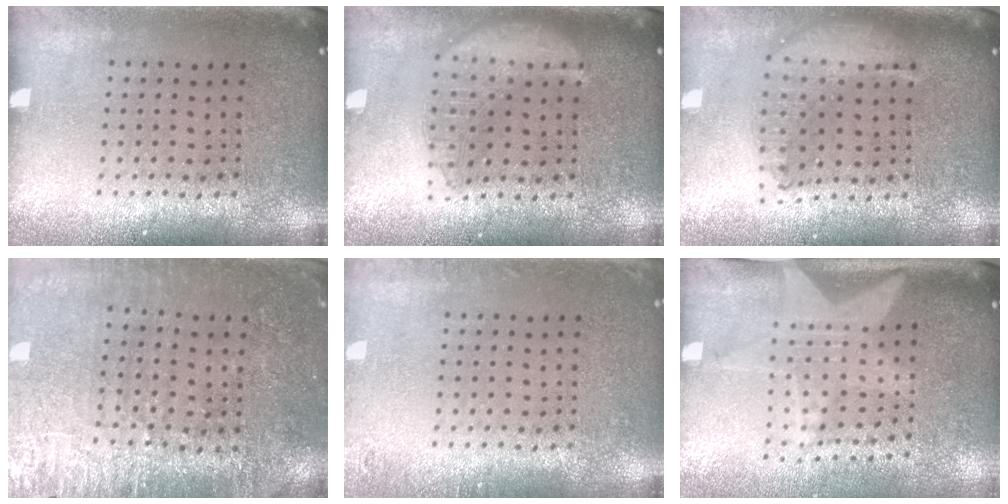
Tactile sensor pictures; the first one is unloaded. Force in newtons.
{"total": 2.6, "press": 2.6, "slide": 0.3}
{"total": 1.9, "press": 1.6, "slide": 1.0}
{"total": 3.0, "press": 2.8, "slide": 0.9}
{"total": 1.2, "press": 1.2, "slide": 0.1}
{"total": 2.1, "press": 1.5, "slide": 1.4}